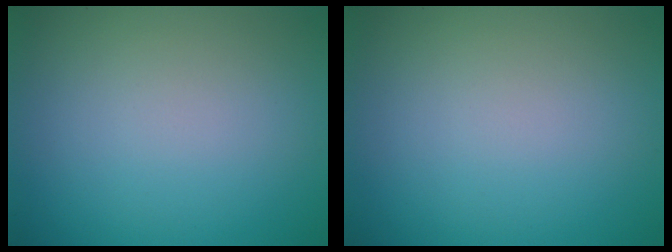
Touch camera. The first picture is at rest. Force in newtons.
{"total": 0.0}